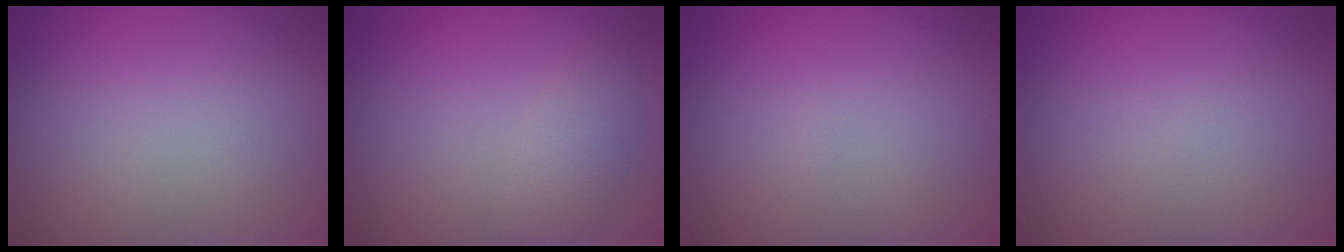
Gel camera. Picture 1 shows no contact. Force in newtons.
{"total": 1.9, "press": 1.9, "slide": 0.1}
{"total": 0.0}
{"total": 0.0}